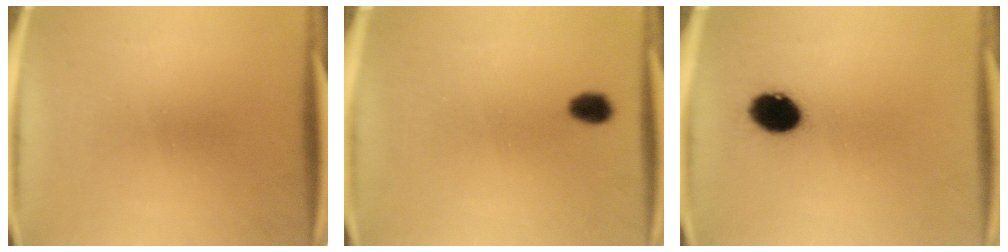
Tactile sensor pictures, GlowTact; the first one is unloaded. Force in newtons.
{"total": 3.2}
{"total": 8.6}